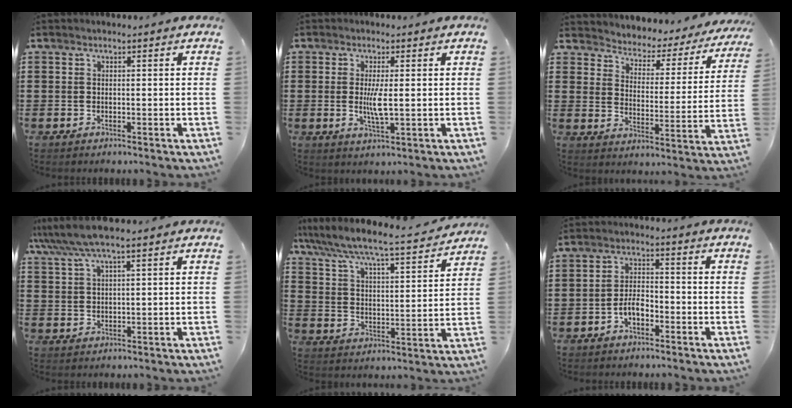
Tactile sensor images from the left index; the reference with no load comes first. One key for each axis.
{"total": 4.4, "fx": 0.2, "fy": 0.6, "fz": 4.3, "tx": -0.085, "ty": -0.006, "tz": 0.000}
{"total": 2.5, "fx": 2.4, "fy": 0.8, "fz": -0.1, "tx": -0.021, "ty": -0.029, "tz": 0.029}
{"total": 5.2, "fx": 3.8, "fy": 0.3, "fz": 3.6, "tx": -0.079, "ty": -0.004, "tz": 0.068}
{"total": 5.9, "fx": 5.5, "fy": 0.0, "fz": 2.2, "tx": -0.069, "ty": -0.046, "tz": 0.084}
{"total": 3.5, "fx": -2.1, "fy": 1.5, "fz": 2.4, "tx": -0.051, "ty": 0.005, "tz": -0.042}